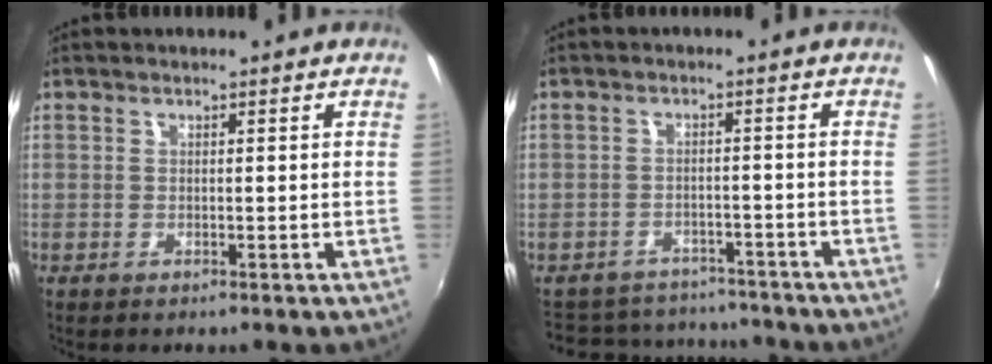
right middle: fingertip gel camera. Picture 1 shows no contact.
{"total": 11.7, "force": [-9.4, 6.6, 2.4], "torque": [-0.069, 0.038, -0.124]}